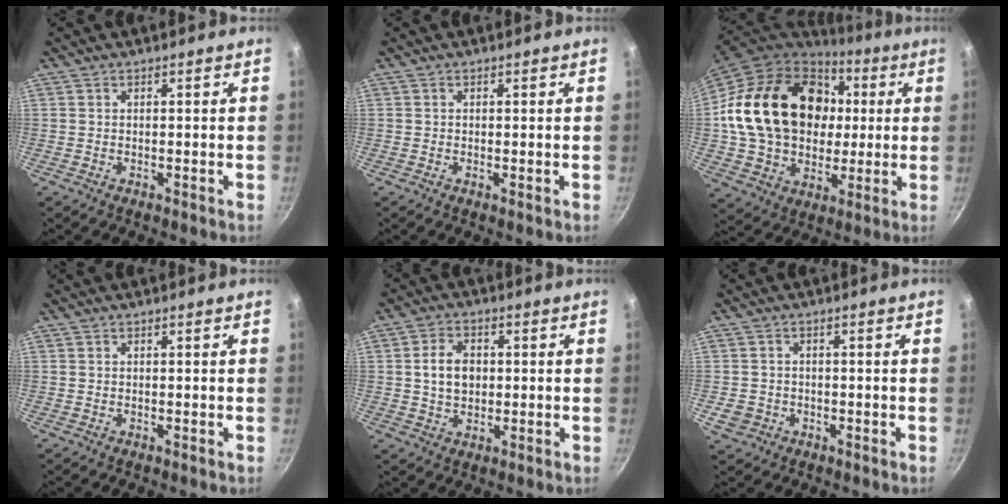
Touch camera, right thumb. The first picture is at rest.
{"total": 0.0}
{"total": 25.7, "force": [3.9, 19.5, 16.2], "torque": [-0.259, 0.024, 0.079]}
{"total": 0.0}
{"total": 6.5, "force": [0.5, 4.8, 4.3], "torque": [-0.060, 0.008, 0.007]}
{"total": 3.9, "force": [-1.2, 3.4, 1.4], "torque": [-0.020, 0.010, -0.013]}